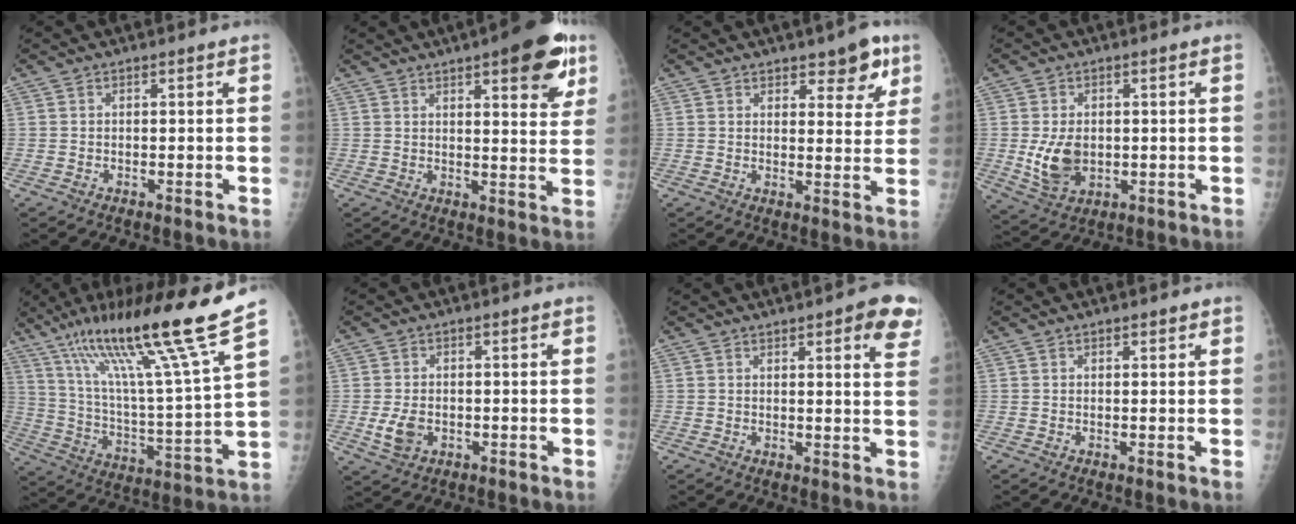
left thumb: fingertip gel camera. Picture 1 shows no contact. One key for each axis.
{"total": 13.5, "fx": 7.3, "fy": 4.2, "fz": 10.6, "tx": -0.103, "ty": -0.026, "tz": 0.091}
{"total": 7.2, "fx": 4.5, "fy": 3.2, "fz": 4.6, "tx": -0.030, "ty": -0.024, "tz": 0.058}
{"total": 7.8, "fx": -0.3, "fy": 5.4, "fz": 5.6, "tx": -0.089, "ty": -0.009, "tz": 0.009}
{"total": 22.7, "fx": 15.8, "fy": -0.6, "fz": 16.2, "tx": -0.251, "ty": -0.078, "tz": 0.276}
{"total": 4.3, "fx": -0.9, "fy": 3.0, "fz": 2.9, "tx": -0.055, "ty": -0.003, "tz": -0.012}
{"total": 8.4, "fx": 4.7, "fy": 2.1, "fz": 6.7, "tx": -0.056, "ty": -0.016, "tz": 0.049}
{"total": 1.0, "fx": 0.7, "fy": 0.5, "fz": 0.5, "tx": 0.001, "ty": -0.003, "tz": 0.008}